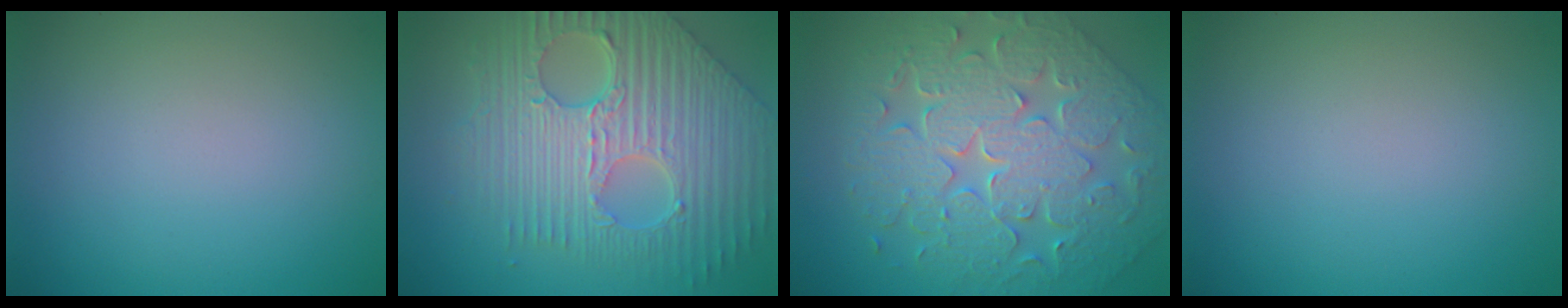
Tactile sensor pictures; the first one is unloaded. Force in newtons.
{"total": 10.6, "press": 7.2, "slide": 7.8}
{"total": 9.0, "press": 7.2, "slide": 5.3}
{"total": 0.0}